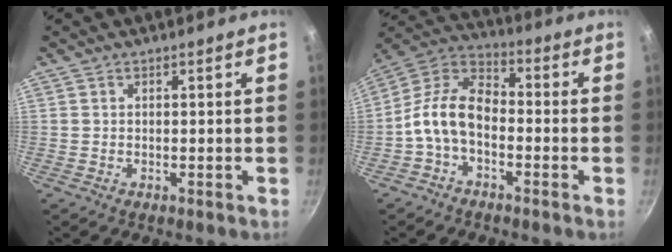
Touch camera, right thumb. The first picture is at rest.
{"total": 10.6, "force": [-3.0, 6.5, 7.8], "torque": [-0.137, 0.050, -0.076]}